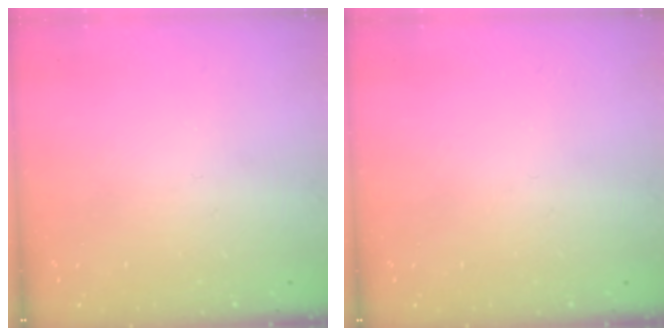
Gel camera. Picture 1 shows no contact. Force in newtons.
{"total": 0.0}